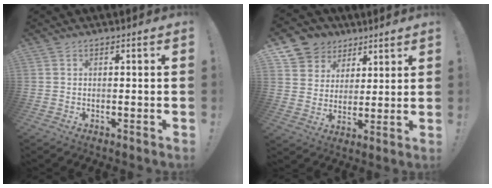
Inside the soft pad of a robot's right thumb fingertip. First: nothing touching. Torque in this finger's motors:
{"motor_torque": [-0.18, 1.07, -0.08, 0.23, 0.01]}